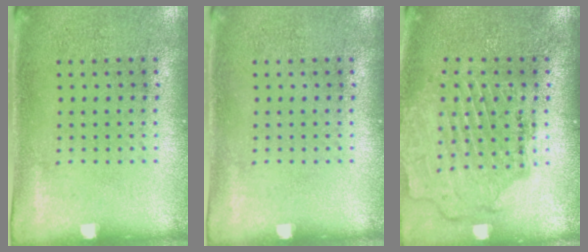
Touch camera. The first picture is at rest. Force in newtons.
{"total": 0.0}
{"total": 1.6, "press": 1.5, "slide": 0.3}